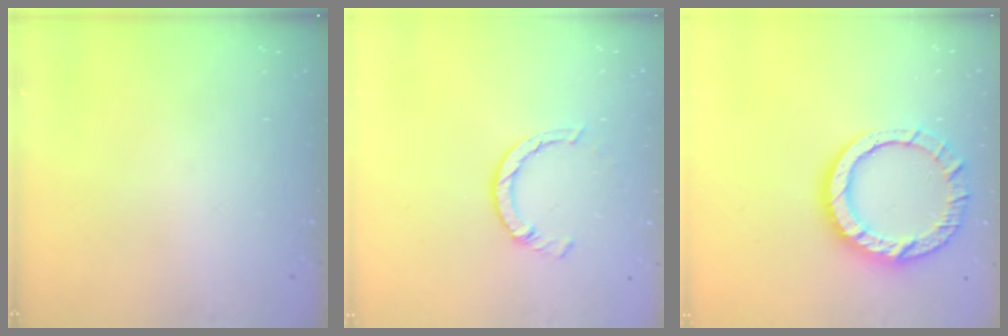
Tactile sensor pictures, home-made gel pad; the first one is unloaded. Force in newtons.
{"total": 5.8, "press": 5.8, "slide": 0.8}
{"total": 14.1, "press": 14.1, "slide": 1.3}